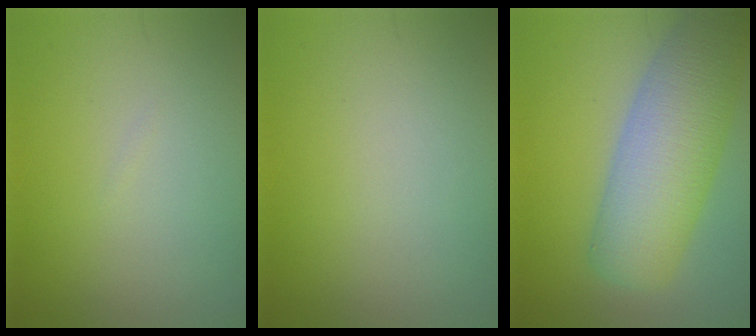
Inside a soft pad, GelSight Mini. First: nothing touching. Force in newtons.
{"total": 0.0}
{"total": 8.6, "press": 8.6, "slide": 0.5}